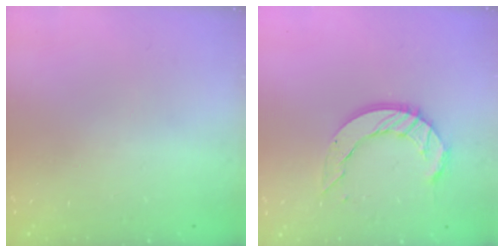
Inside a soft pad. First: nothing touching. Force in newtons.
{"total": 11.2, "press": 11.1, "slide": 0.9}